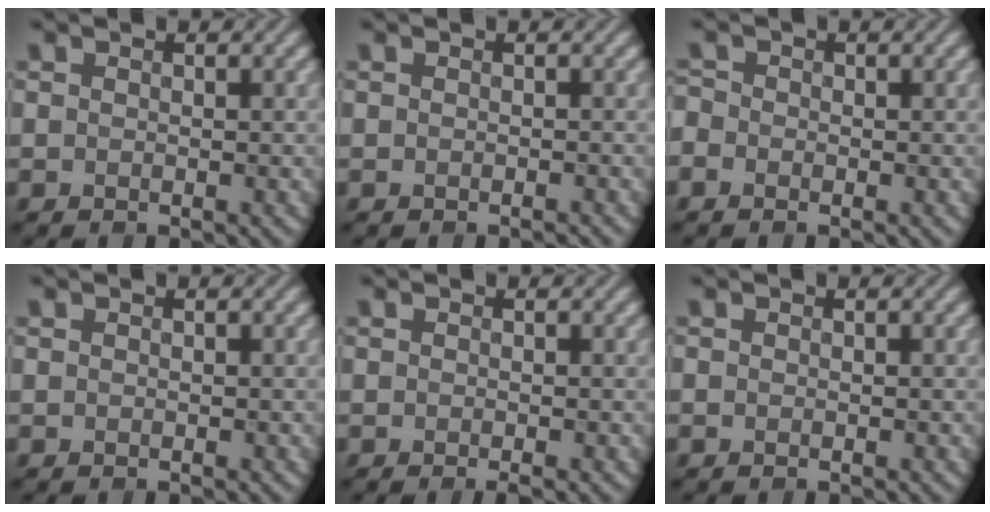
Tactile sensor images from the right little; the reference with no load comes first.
{"total": 0.6, "force": [-0.5, 0.0, 0.3], "torque": [-0.002, 0.003, -0.009]}
{"total": 1.0, "force": [-0.6, 0.8, 0.2], "torque": [-0.003, 0.000, -0.016]}
{"total": 0.0}
{"total": 0.8, "force": [-0.4, 0.1, 0.7], "torque": [-0.012, -0.005, -0.008]}
{"total": 0.0}